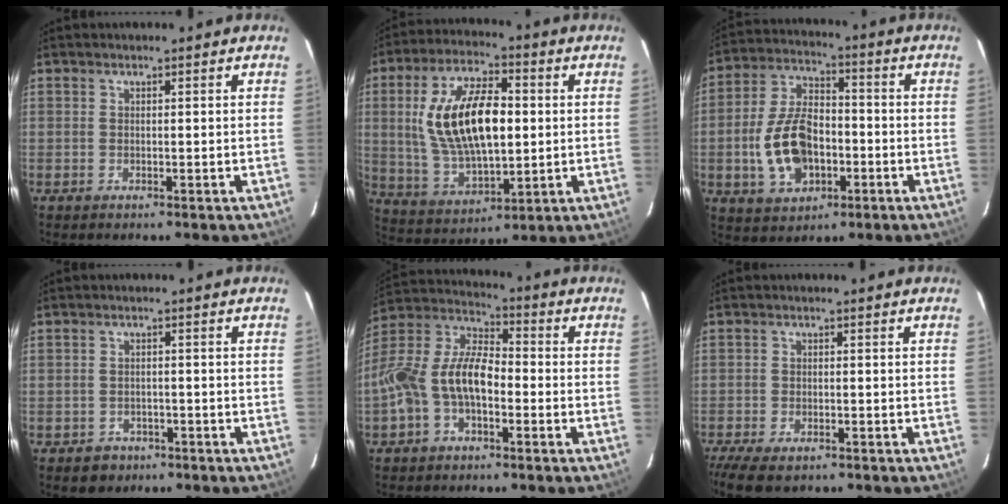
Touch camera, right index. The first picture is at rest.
{"total": 18.5, "force": [1.9, 8.8, 16.2], "torque": [-0.314, 0.010, 0.047]}
{"total": 13.8, "force": [-3.5, 8.5, 10.4], "torque": [-0.218, 0.015, -0.052]}
{"total": 3.9, "force": [-2.3, 3.1, 0.6], "torque": [-0.021, 0.009, -0.027]}
{"total": 13.2, "force": [-3.7, 7.0, 10.5], "torque": [-0.216, 0.018, -0.076]}
{"total": 7.8, "force": [-5.9, 2.9, 4.2], "torque": [-0.107, -0.031, -0.106]}